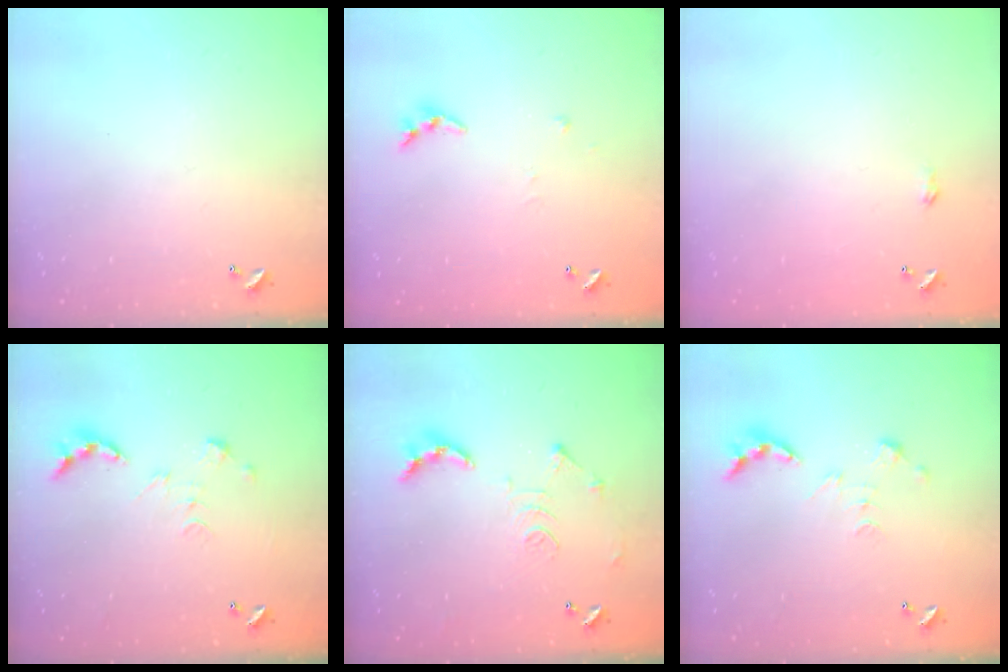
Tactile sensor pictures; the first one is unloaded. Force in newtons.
{"total": 4.4, "press": 4.4, "slide": 0.3}
{"total": 1.8, "press": 1.8, "slide": 0.3}
{"total": 0.0}
{"total": 12.0, "press": 11.9, "slide": 1.3}
{"total": 3.3, "press": 3.3, "slide": 0.4}